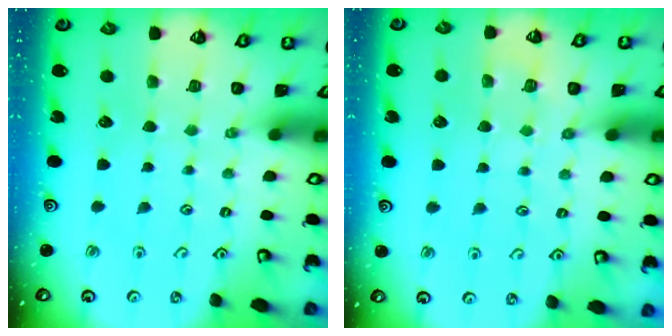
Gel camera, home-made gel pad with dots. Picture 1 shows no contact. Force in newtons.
{"total": 5.9, "press": 5.8, "slide": 1.0}